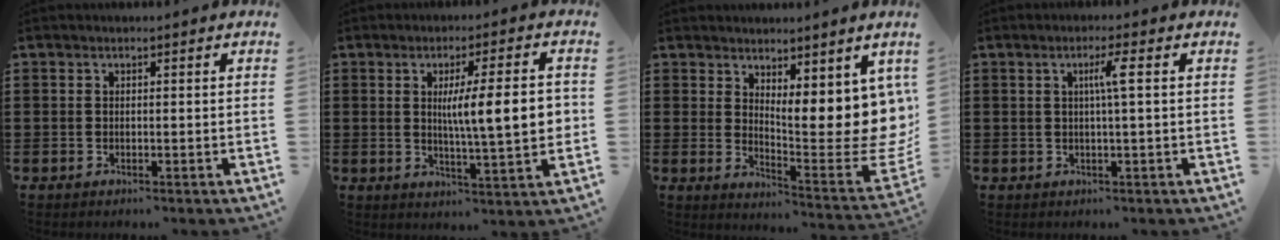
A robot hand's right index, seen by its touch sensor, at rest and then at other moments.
{"total": 10.3, "force": [1.1, 1.6, 10.2], "torque": [-0.160, -0.005, 0.010]}
{"total": 9.0, "force": [4.9, 3.4, 6.7], "torque": [-0.084, -0.062, 0.089]}
{"total": 3.3, "force": [0.6, -0.2, 3.3], "torque": [-0.062, 0.000, 0.005]}